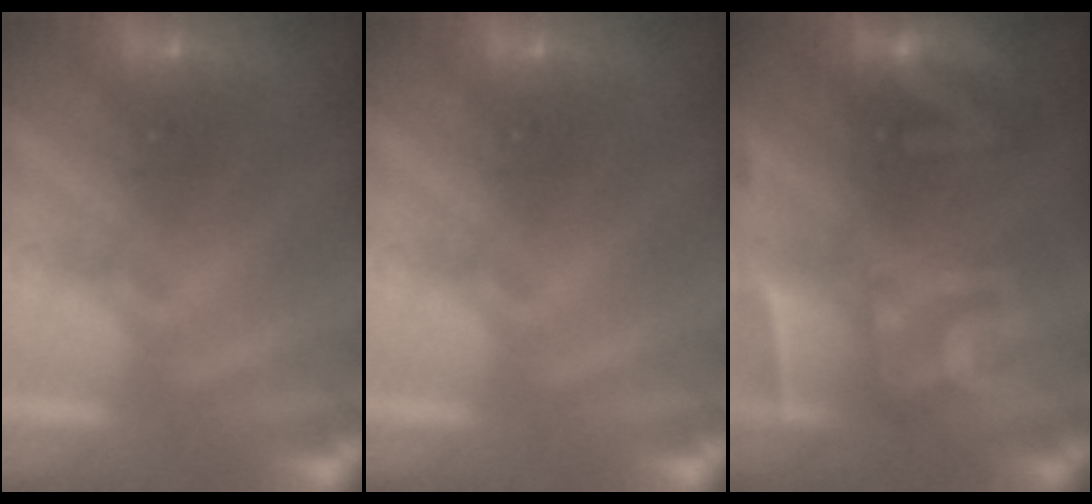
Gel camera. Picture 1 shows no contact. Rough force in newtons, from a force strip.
{"total": 0.0}
{"total": 2.8}